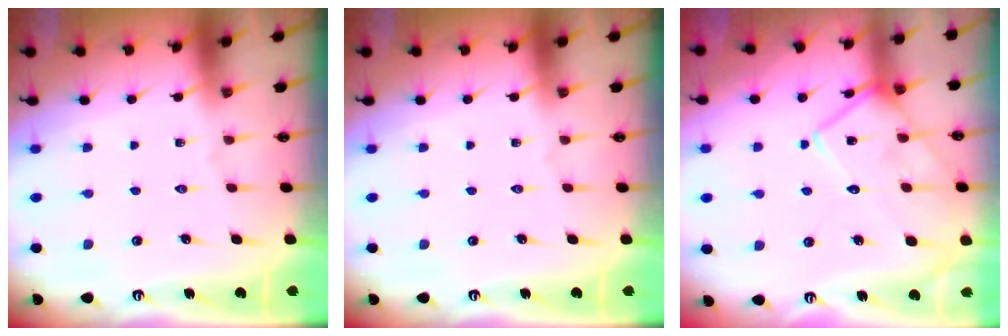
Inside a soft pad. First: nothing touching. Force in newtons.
{"total": 0.0}
{"total": 14.0, "press": 13.9, "slide": 1.1}